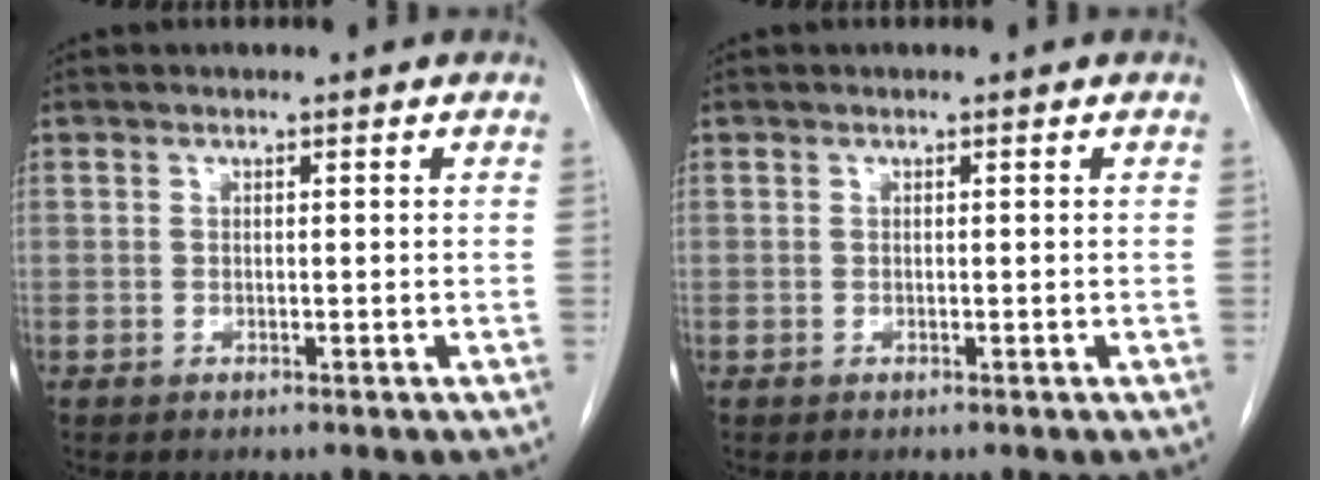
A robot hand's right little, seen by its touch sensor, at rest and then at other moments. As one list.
[{"total": 0.0}]